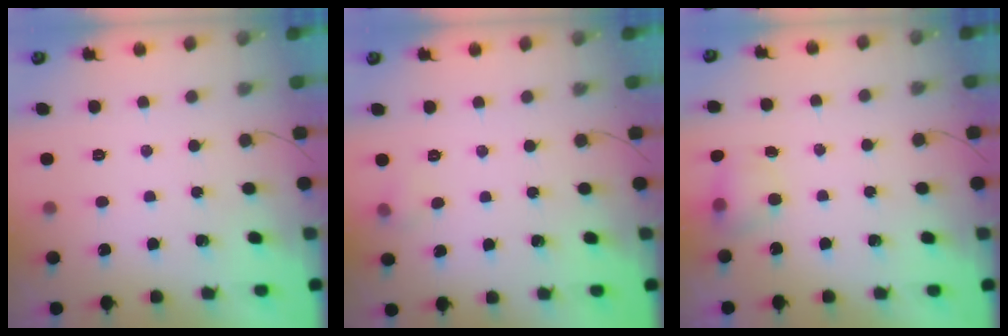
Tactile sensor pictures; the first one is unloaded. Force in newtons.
{"total": 3.9, "press": 3.5, "slide": 1.7}
{"total": 5.2, "press": 5.1, "slide": 1.1}